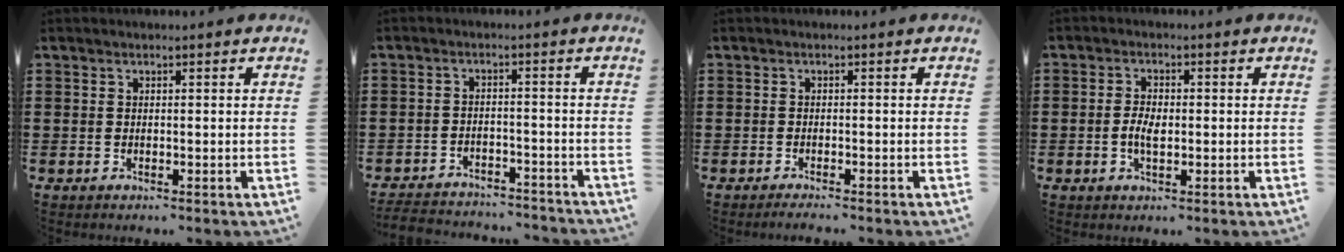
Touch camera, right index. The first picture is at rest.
{"total": 3.6, "force": [-3.5, 0.2, 0.2], "torque": [-0.014, -0.001, -0.077]}
{"total": 0.9, "force": [-0.9, -0.1, 0.2], "torque": [-0.006, -0.002, -0.017]}
{"total": 3.1, "force": [-0.5, 1.6, 2.6], "torque": [-0.056, 0.001, -0.011]}